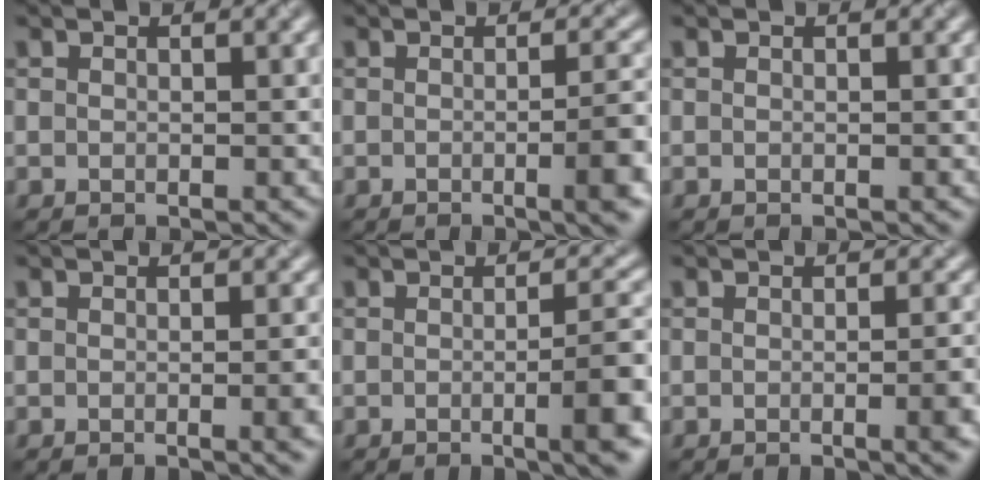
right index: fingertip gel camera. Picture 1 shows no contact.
{"total": 4.2, "force": [-1.1, 0.8, 3.9], "torque": [-0.051, 0.003, -0.018]}
{"total": 0.0}
{"total": 2.2, "force": [-0.7, 0.3, 2.1], "torque": [-0.026, 0.000, -0.007]}
{"total": 5.1, "force": [-1.2, 0.8, 4.9], "torque": [-0.066, 0.004, -0.019]}
{"total": 3.1, "force": [-1.0, 0.6, 2.9], "torque": [-0.036, 0.001, -0.012]}